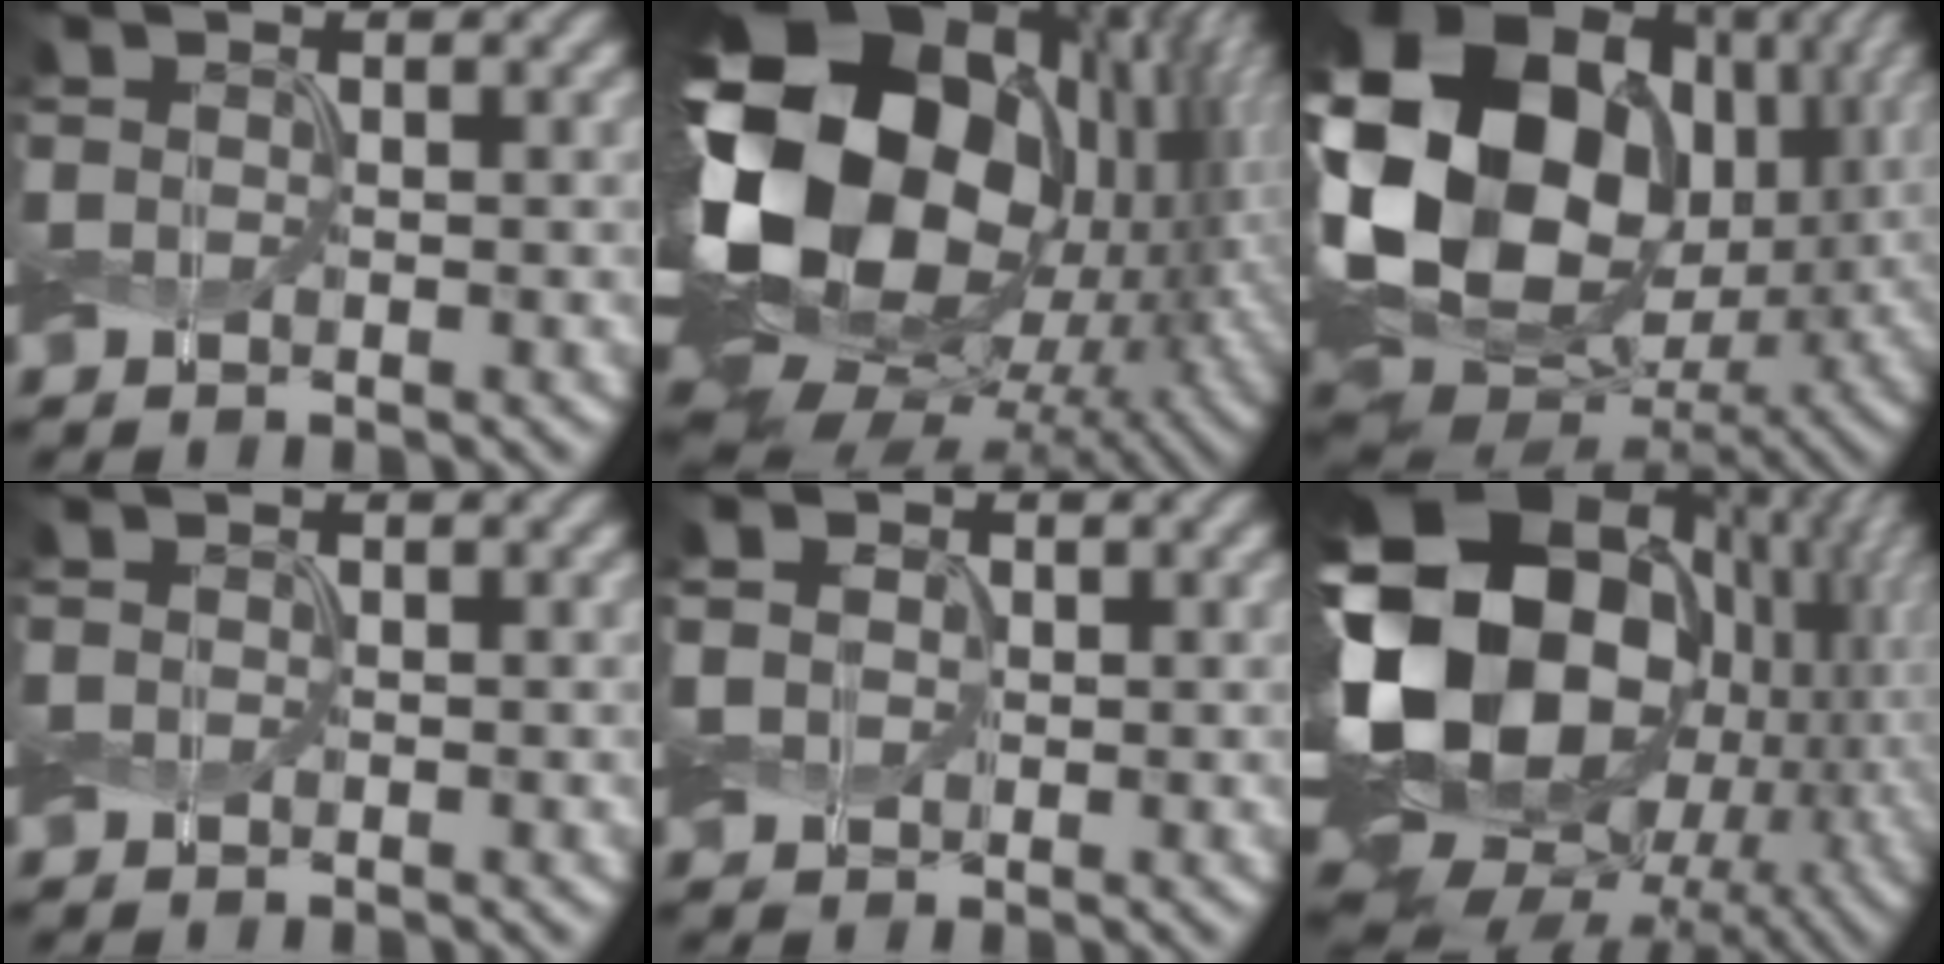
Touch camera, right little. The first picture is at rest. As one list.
[{"total": 22.3, "force": [1.3, 15.3, 16.2], "torque": [-0.324, -0.032, 0.028]}, {"total": 21.6, "force": [3.7, 16.9, 13.0], "torque": [-0.273, -0.003, 0.077]}, {"total": 0.0}, {"total": 1.9, "force": [0.4, 1.7, 0.9], "torque": [-0.023, 0.002, 0.001]}, {"total": 22.5, "force": [0.1, 17.7, 13.9], "torque": [-0.296, -0.028, -0.008]}]